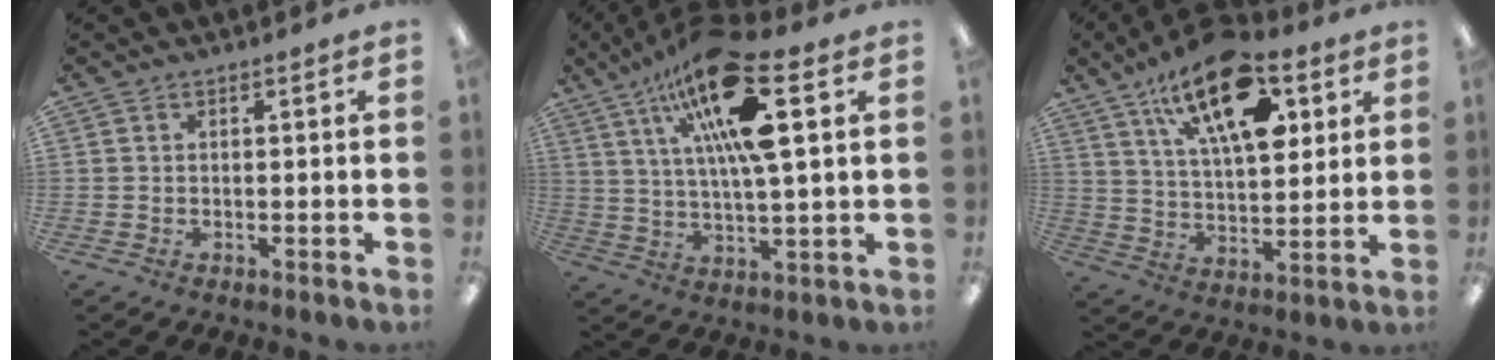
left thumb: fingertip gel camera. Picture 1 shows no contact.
{"total": 18.7, "force": [8.2, 5.4, 16.0], "torque": [-0.281, -0.020, 0.129]}
{"total": 20.6, "force": [11.2, 9.6, 14.5], "torque": [-0.225, -0.046, 0.187]}